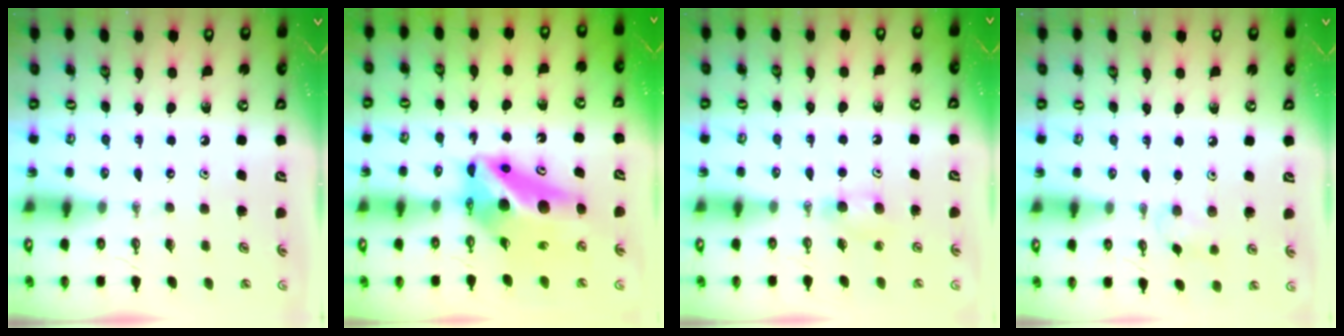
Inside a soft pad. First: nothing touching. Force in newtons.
{"total": 13.2, "press": 13.1, "slide": 1.1}
{"total": 3.6, "press": 3.6, "slide": 0.7}
{"total": 5.6, "press": 5.5, "slide": 1.0}